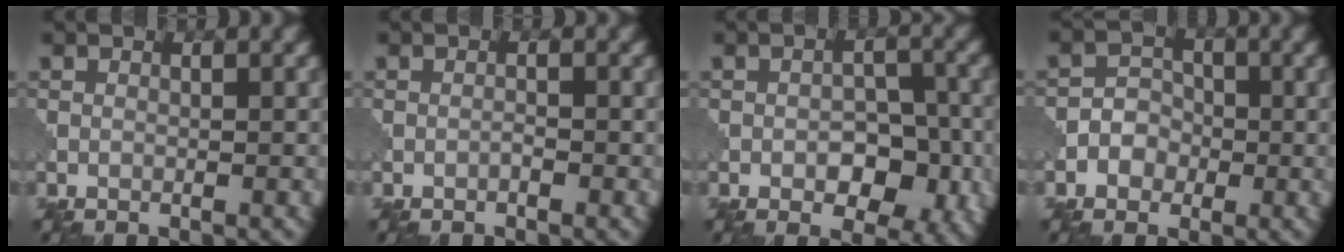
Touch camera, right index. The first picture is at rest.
{"total": 0.5, "force": [-0.3, 0.1, 0.4], "torque": [-0.008, 0.002, -0.007]}
{"total": 5.8, "force": [-1.7, 3.4, 4.4], "torque": [-0.052, -0.001, -0.025]}
{"total": 2.4, "force": [-0.9, 2.1, 0.8], "torque": [0.007, 0.006, -0.026]}